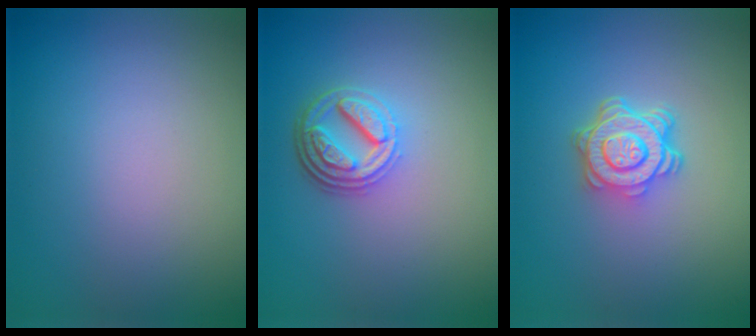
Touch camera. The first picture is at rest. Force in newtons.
{"total": 4.4, "press": 3.4, "slide": 2.9}
{"total": 4.7, "press": 3.6, "slide": 3.1}